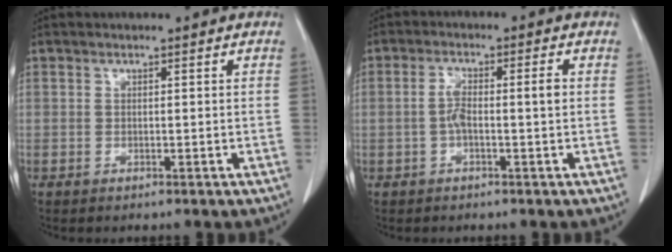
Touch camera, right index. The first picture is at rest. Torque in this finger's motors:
{"motor_torque": [0.21, 0.08, 0.12, 0.06]}